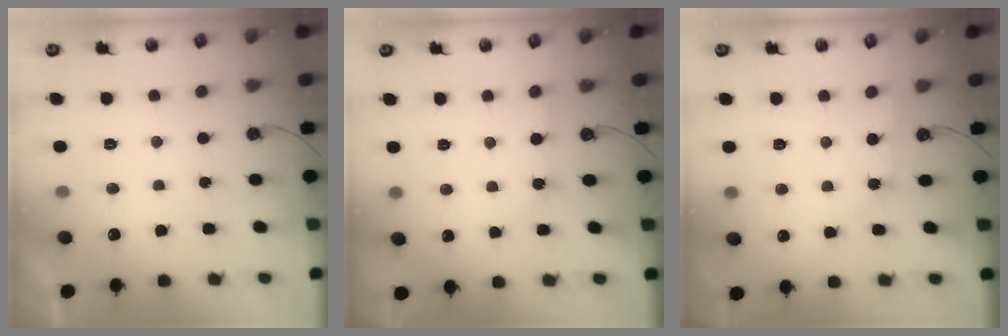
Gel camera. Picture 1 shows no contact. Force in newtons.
{"total": 2.9, "press": 2.9, "slide": 0.3}
{"total": 3.4, "press": 3.4, "slide": 0.4}